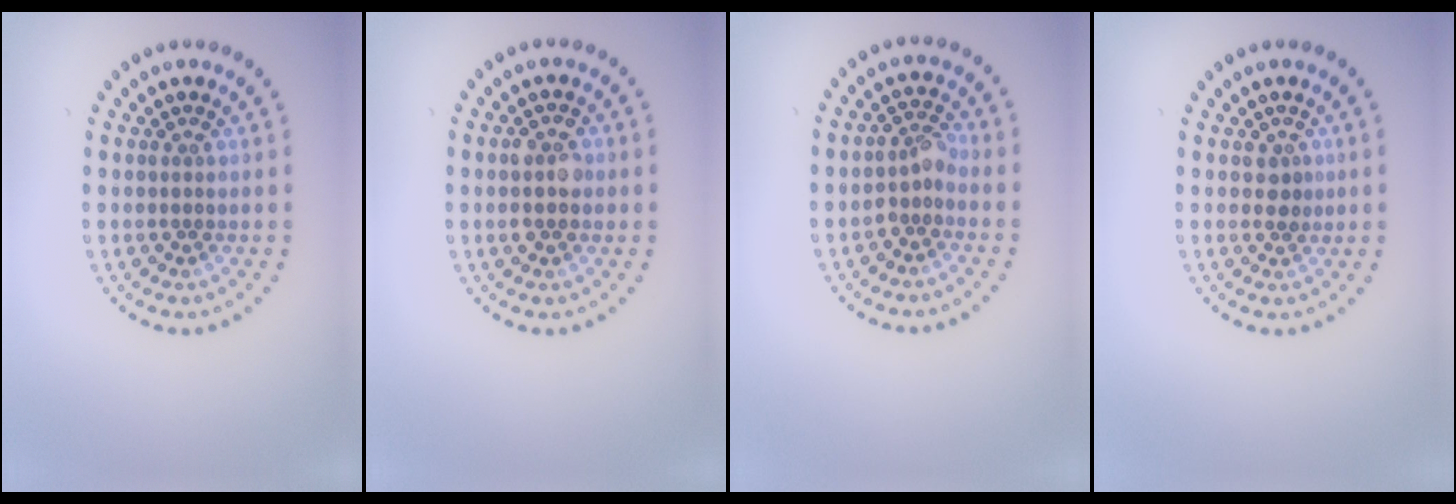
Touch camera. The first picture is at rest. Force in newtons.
{"total": 2.2, "press": 2.2, "slide": 0.2}
{"total": 1.9, "press": 1.4, "slide": 1.2}
{"total": 1.1, "press": 1.1, "slide": 0.4}